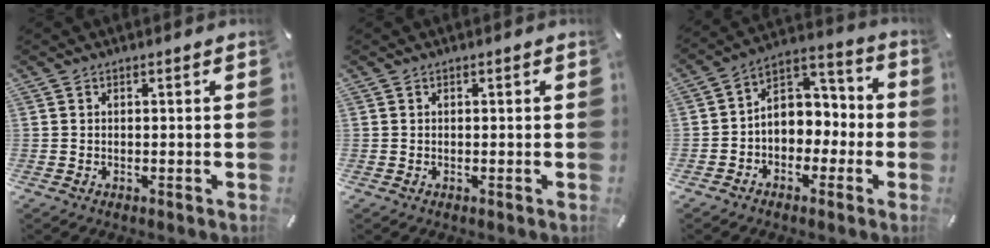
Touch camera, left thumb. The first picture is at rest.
{"total": 0.0}
{"total": 7.8, "force": [-1.0, 7.2, 2.7], "torque": [-0.039, 0.008, -0.016]}